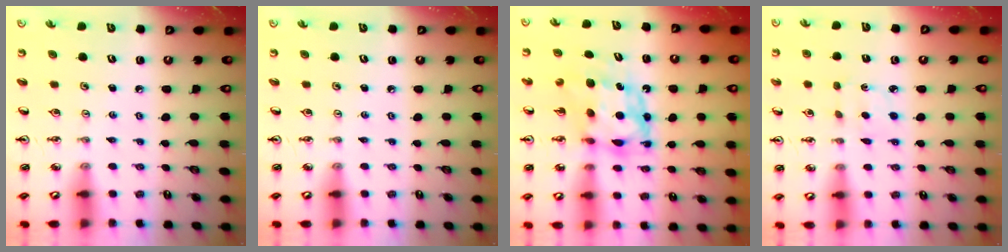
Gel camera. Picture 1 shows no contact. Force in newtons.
{"total": 0.0}
{"total": 7.6, "press": 7.6, "slide": 0.4}
{"total": 2.3, "press": 2.3, "slide": 0.3}